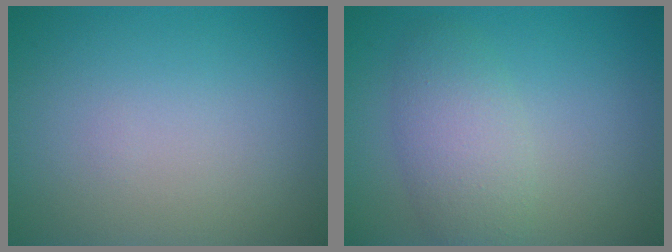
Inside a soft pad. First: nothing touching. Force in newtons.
{"total": 3.7, "press": 3.7, "slide": 0.2}